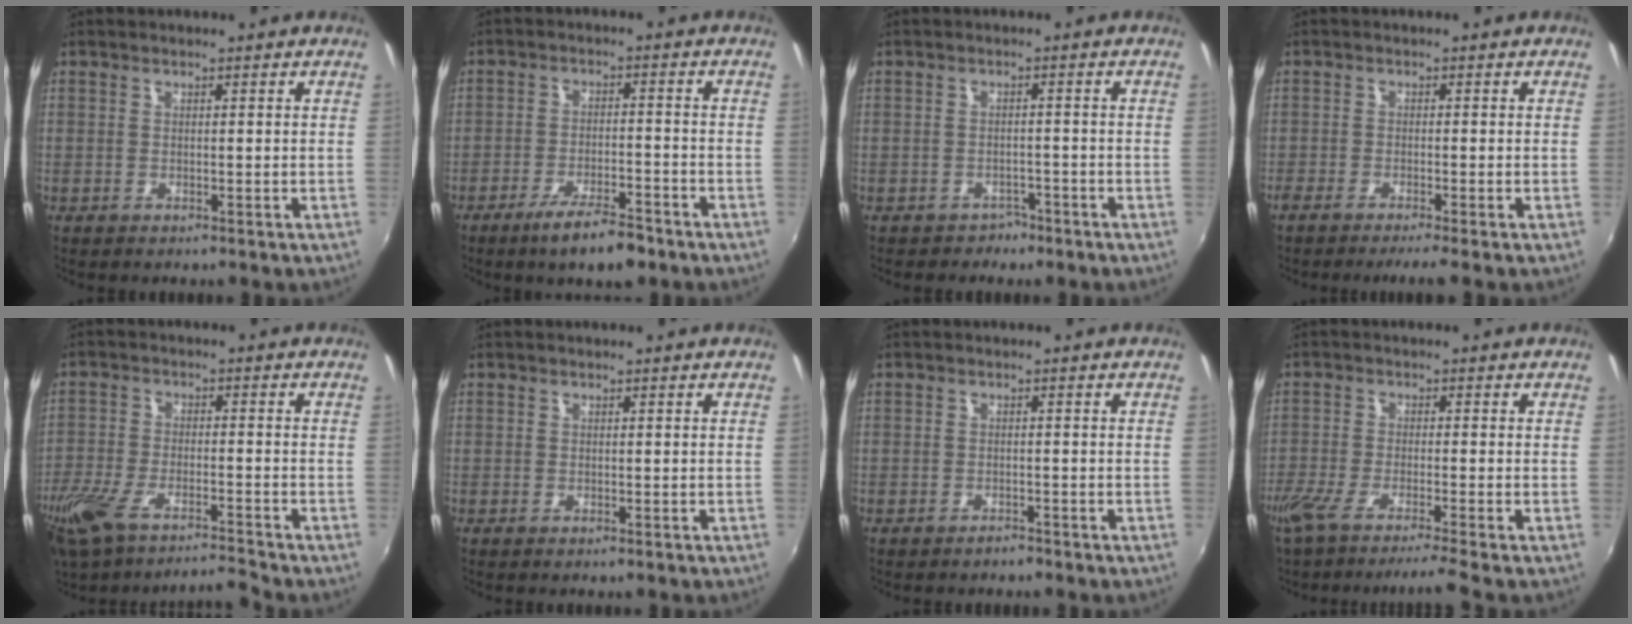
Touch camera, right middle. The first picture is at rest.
{"total": 8.1, "force": [-5.9, 1.8, 5.3], "torque": [-0.109, -0.007, -0.095]}
{"total": 2.6, "force": [-2.0, 1.5, 0.7], "torque": [-0.017, -0.006, -0.025]}
{"total": 3.3, "force": [-2.8, -0.5, 1.7], "torque": [-0.040, -0.015, -0.054]}
{"total": 11.7, "force": [-9.8, 1.7, 6.0], "torque": [-0.152, -0.032, -0.190]}
{"total": 0.0}
{"total": 1.2, "force": [-1.1, 0.4, 0.1], "torque": [-0.005, 0.002, -0.017]}
{"total": 8.1, "force": [-6.6, -0.8, 4.5], "torque": [-0.096, -0.035, -0.117]}